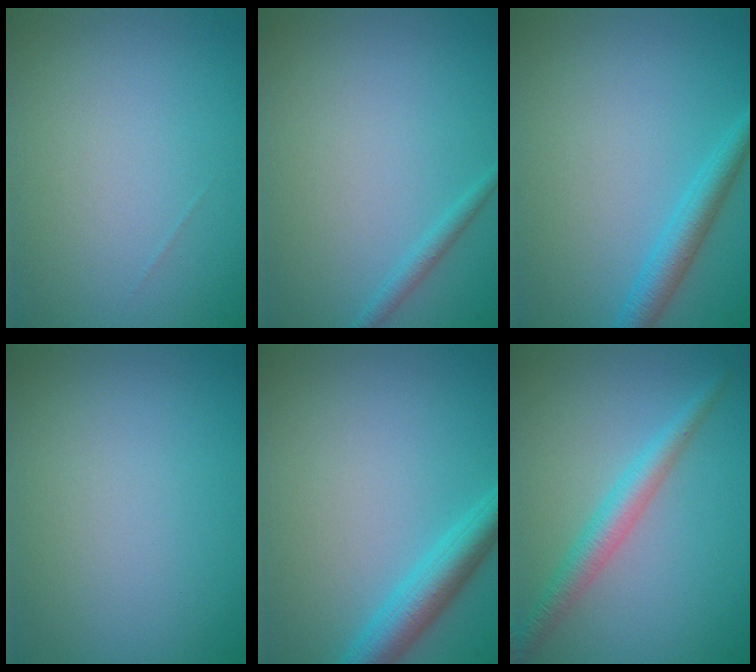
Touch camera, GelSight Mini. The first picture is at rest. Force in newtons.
{"total": 1.1, "press": 1.1, "slide": 0.1}
{"total": 2.8, "press": 2.8, "slide": 0.2}
{"total": 0.0}
{"total": 4.1, "press": 4.1, "slide": 0.2}
{"total": 2.9, "press": 2.9, "slide": 0.1}